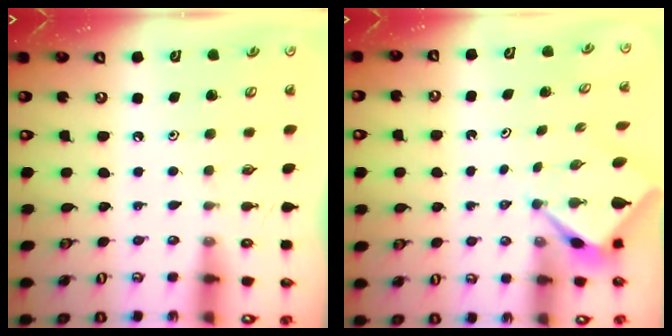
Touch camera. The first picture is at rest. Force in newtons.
{"total": 2.7, "press": 2.7, "slide": 0.0}